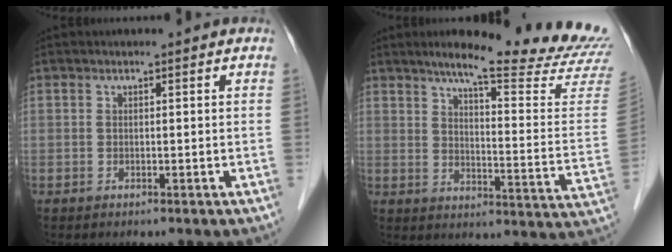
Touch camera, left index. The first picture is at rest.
{"total": 21.0, "force": [18.7, -0.2, 9.4], "torque": [-0.127, -0.092, 0.225]}